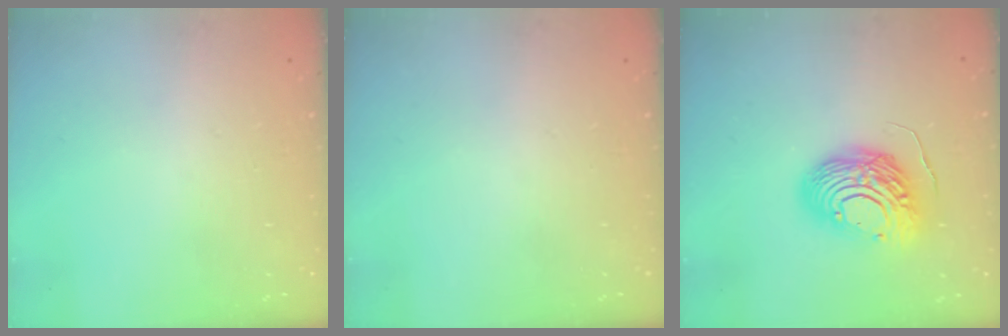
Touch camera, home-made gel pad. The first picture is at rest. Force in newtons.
{"total": 0.0}
{"total": 13.0, "press": 13.0, "slide": 1.1}